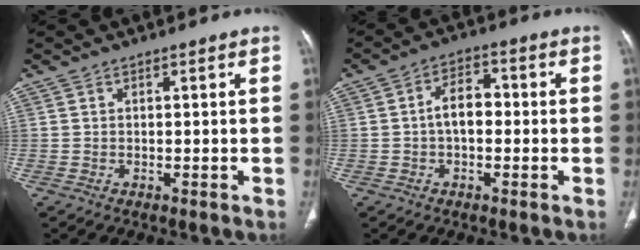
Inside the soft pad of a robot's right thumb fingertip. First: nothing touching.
{"total": 5.9, "force": [-0.4, 3.6, 4.7], "torque": [-0.072, 0.024, -0.013]}